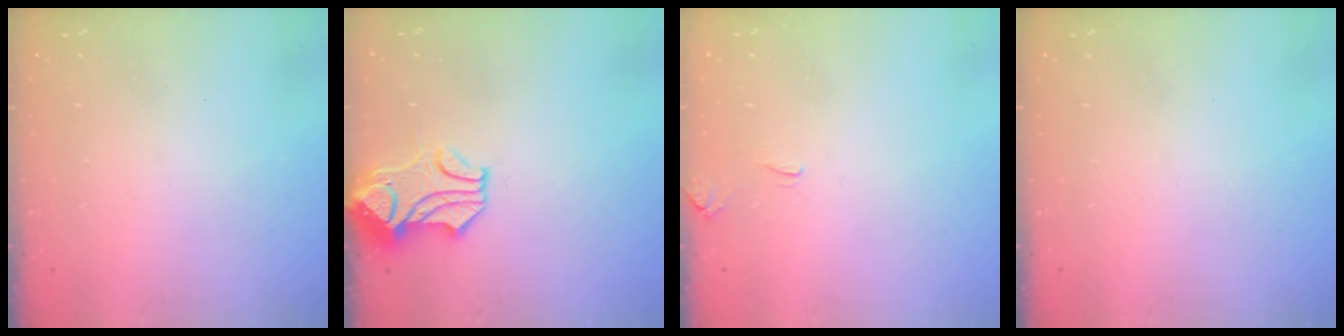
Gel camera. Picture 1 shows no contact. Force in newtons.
{"total": 1.7, "press": 1.1, "slide": 1.3}
{"total": 0.6, "press": 0.1, "slide": 0.6}
{"total": 0.0}